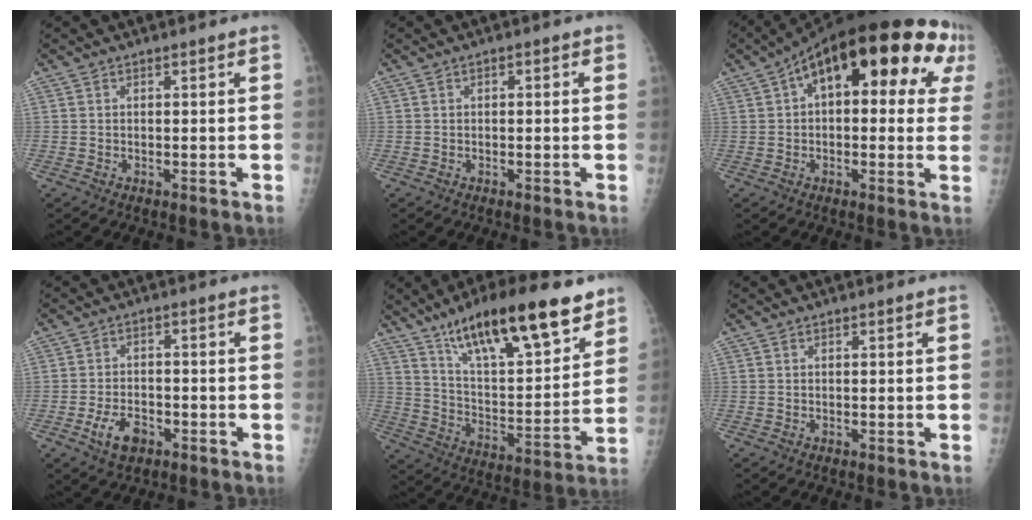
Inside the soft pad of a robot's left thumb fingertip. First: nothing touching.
{"total": 1.2, "force": [0.2, 0.6, 0.9], "torque": [-0.008, 0.003, -0.002]}
{"total": 22.6, "force": [7.7, 10.3, 18.6], "torque": [-0.242, 0.047, 0.101]}
{"total": 6.0, "force": [-3.0, 3.5, 3.8], "torque": [-0.064, 0.017, -0.050]}
{"total": 23.7, "force": [15.6, 7.0, 16.5], "torque": [-0.236, -0.056, 0.260]}
{"total": 0.0}